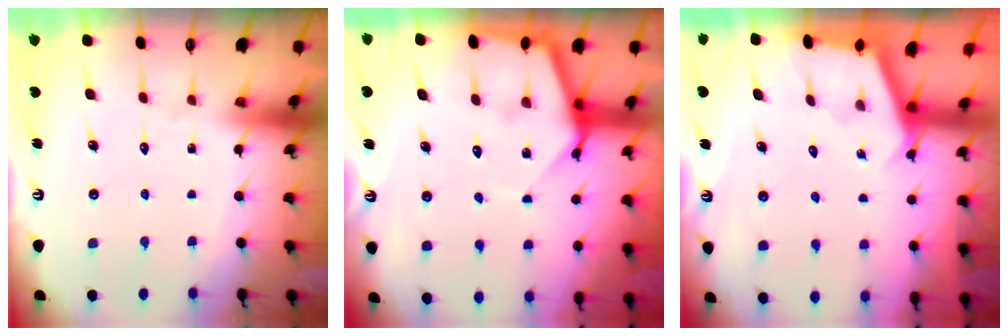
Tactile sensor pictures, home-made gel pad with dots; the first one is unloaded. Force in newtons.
{"total": 7.5, "press": 7.5, "slide": 0.6}
{"total": 2.1, "press": 2.1, "slide": 0.2}